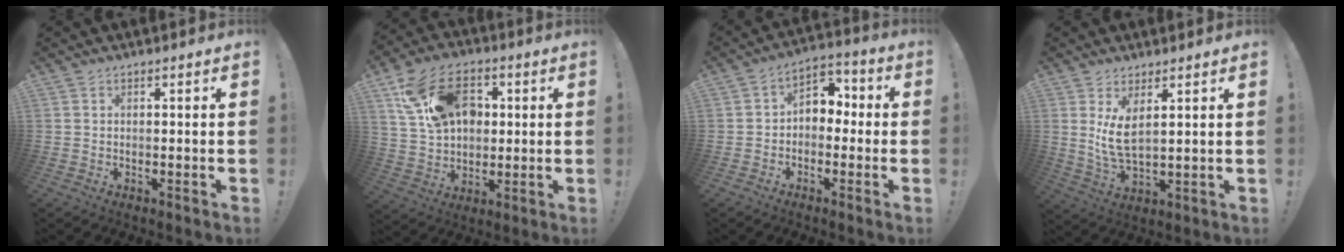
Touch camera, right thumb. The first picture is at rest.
{"total": 18.3, "force": [6.4, 13.2, 10.9], "torque": [-0.175, -0.011, 0.124]}
{"total": 5.8, "force": [-1.4, 4.9, 2.9], "torque": [-0.036, 0.016, -0.021]}
{"total": 7.7, "force": [3.4, 2.7, 6.4], "torque": [-0.122, -0.025, 0.058]}